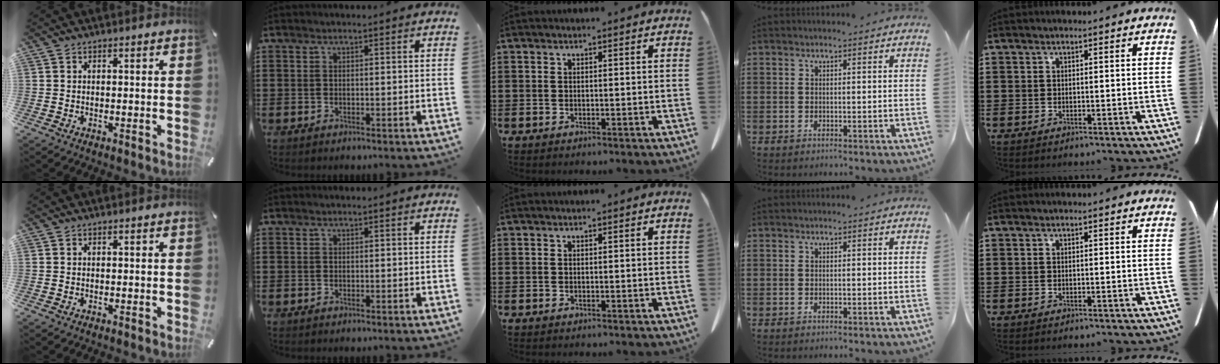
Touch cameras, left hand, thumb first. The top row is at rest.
{}